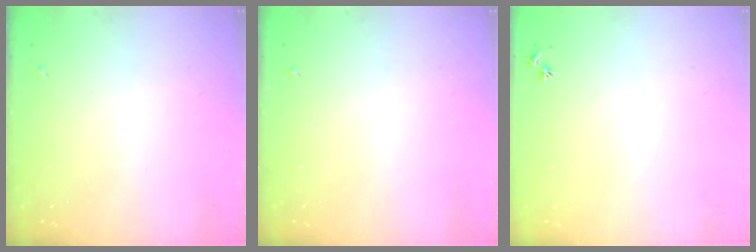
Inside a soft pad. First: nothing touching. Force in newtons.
{"total": 0.0}
{"total": 2.5, "press": 2.5, "slide": 0.3}